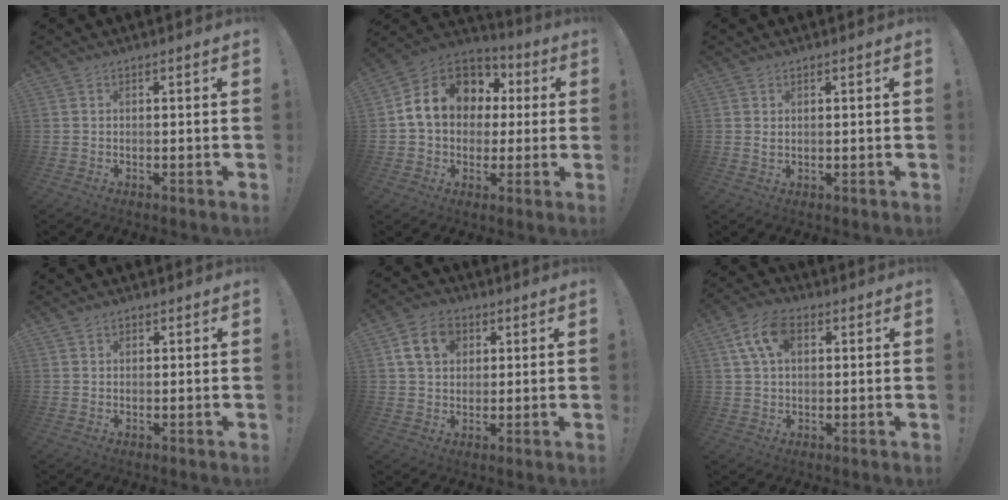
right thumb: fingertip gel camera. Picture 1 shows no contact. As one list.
[{"total": 16.5, "force": [4.2, 12.9, 9.3], "torque": [-0.135, -0.005, 0.086]}, {"total": 1.1, "force": [0.6, 0.5, 0.8], "torque": [-0.009, -0.002, 0.010]}, {"total": 1.4, "force": [0.9, 1.0, 0.2], "torque": [0.007, -0.004, 0.015]}, {"total": 10.3, "force": [4.0, 7.8, 5.5], "torque": [-0.083, 0.000, 0.076]}, {"total": 10.5, "force": [3.8, 6.5, 7.4], "torque": [-0.137, 0.005, 0.073]}]